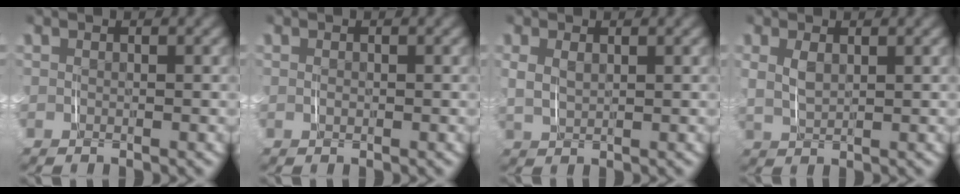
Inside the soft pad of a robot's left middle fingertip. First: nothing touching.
{"total": 0.0}
{"total": 1.4, "force": [0.6, 0.7, 1.1], "torque": [-0.027, -0.003, 0.018]}
{"total": 1.4, "force": [0.5, 0.3, 1.3], "torque": [-0.027, -0.002, 0.017]}